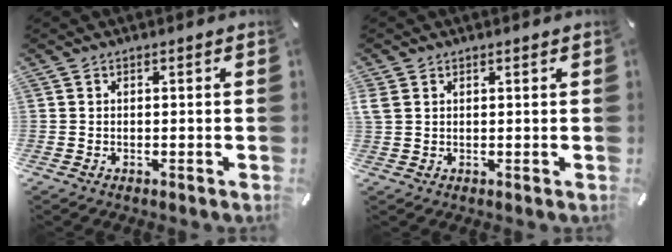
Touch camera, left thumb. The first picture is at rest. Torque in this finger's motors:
{"motor_torque": [1.31, 1.35, 0.71, -0.82, 0.43]}